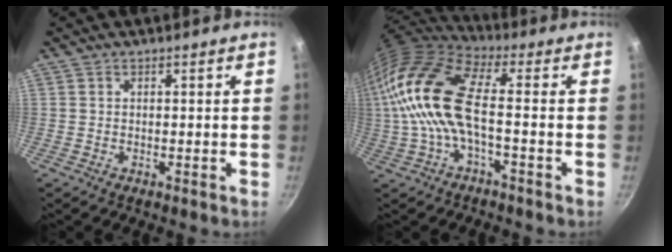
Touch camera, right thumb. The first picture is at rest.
{"total": 17.3, "force": [-0.5, 7.3, 15.6], "torque": [-0.326, 0.019, -0.023]}